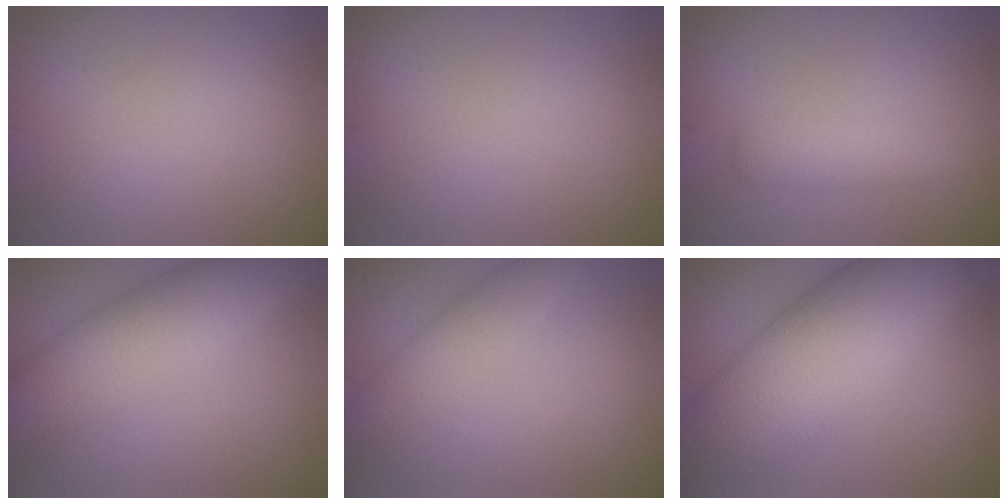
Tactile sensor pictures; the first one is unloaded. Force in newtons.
{"total": 0.0}
{"total": 2.2, "press": 2.2, "slide": 0.0}
{"total": 7.7, "press": 7.7, "slide": 0.1}
{"total": 2.4, "press": 2.4, "slide": 0.2}
{"total": 13.9, "press": 13.9, "slide": 0.3}